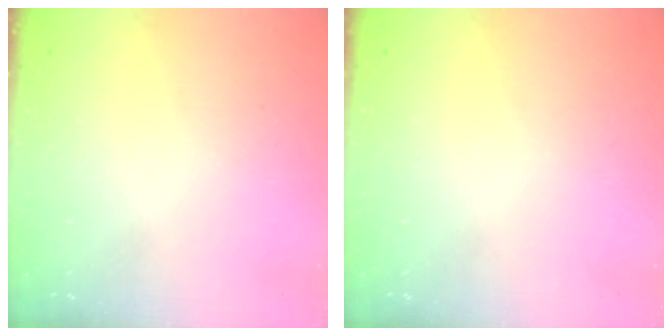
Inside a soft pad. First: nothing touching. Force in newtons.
{"total": 0.0}